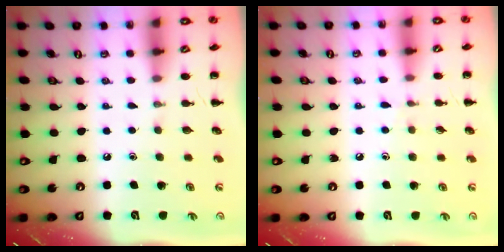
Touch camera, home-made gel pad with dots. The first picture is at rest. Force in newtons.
{"total": 4.7, "press": 4.3, "slide": 1.8}